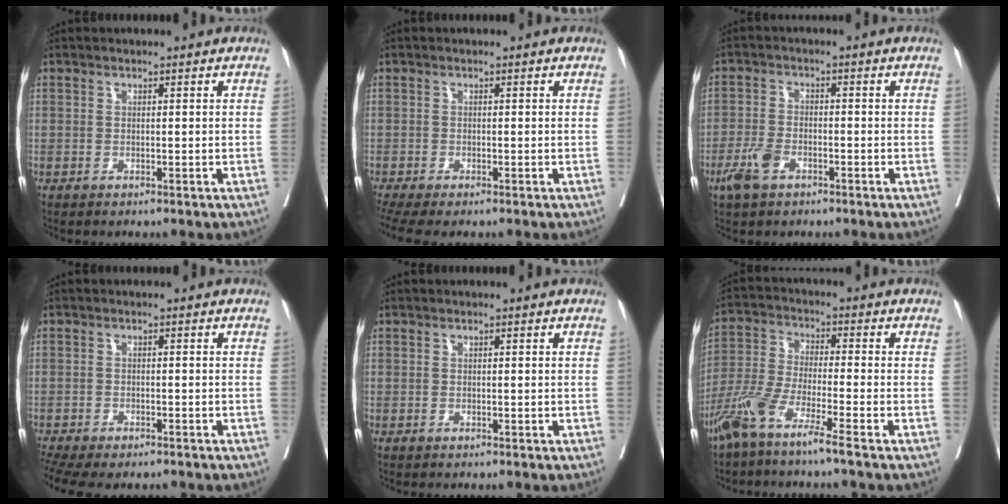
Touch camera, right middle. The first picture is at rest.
{"total": 5.1, "force": [-3.9, 1.3, 3.0], "torque": [-0.054, -0.010, -0.066]}
{"total": 4.4, "force": [-2.6, 2.1, 2.9], "torque": [-0.068, -0.001, -0.050]}
{"total": 10.6, "force": [-8.6, 3.5, 5.0], "torque": [-0.109, -0.005, -0.119]}
{"total": 0.0}
{"total": 7.8, "force": [-5.6, -0.4, 5.5], "torque": [-0.118, -0.020, -0.120]}